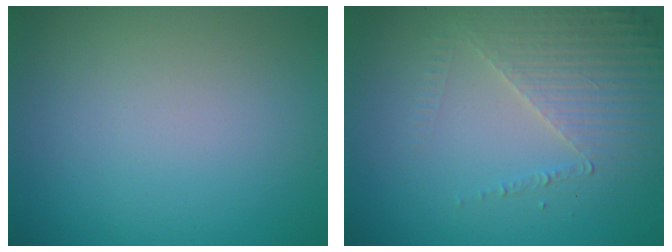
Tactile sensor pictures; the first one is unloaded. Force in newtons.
{"total": 4.5, "press": 3.2, "slide": 3.1}